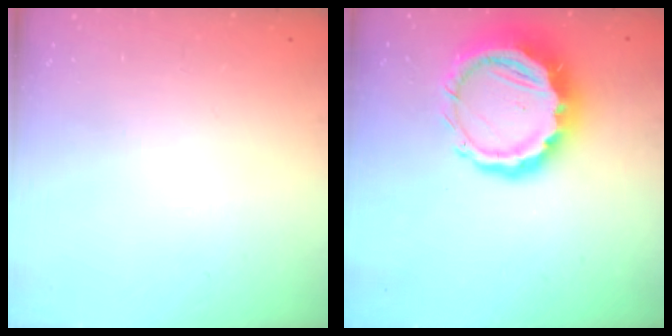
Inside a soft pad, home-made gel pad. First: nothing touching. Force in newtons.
{"total": 12.0, "press": 11.8, "slide": 2.4}